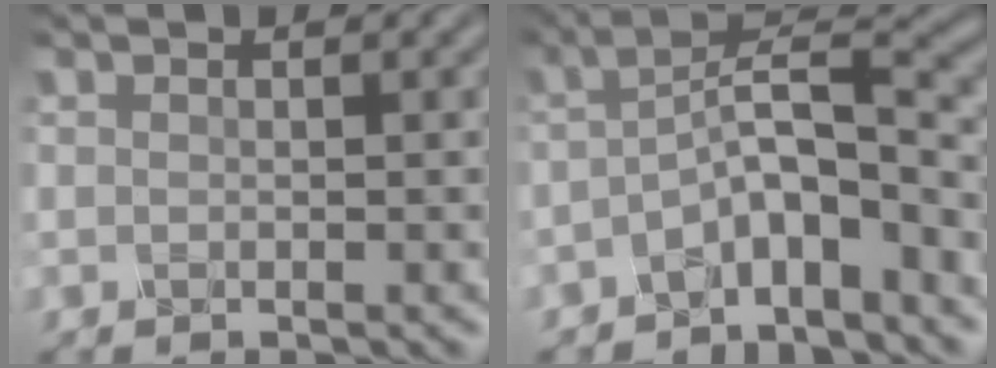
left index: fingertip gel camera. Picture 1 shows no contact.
{"total": 5.0, "force": [-2.5, 1.2, 4.2], "torque": [-0.076, 0.017, -0.043]}